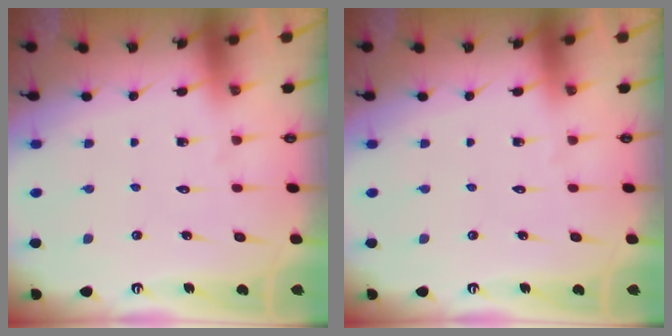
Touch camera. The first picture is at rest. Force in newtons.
{"total": 0.0}